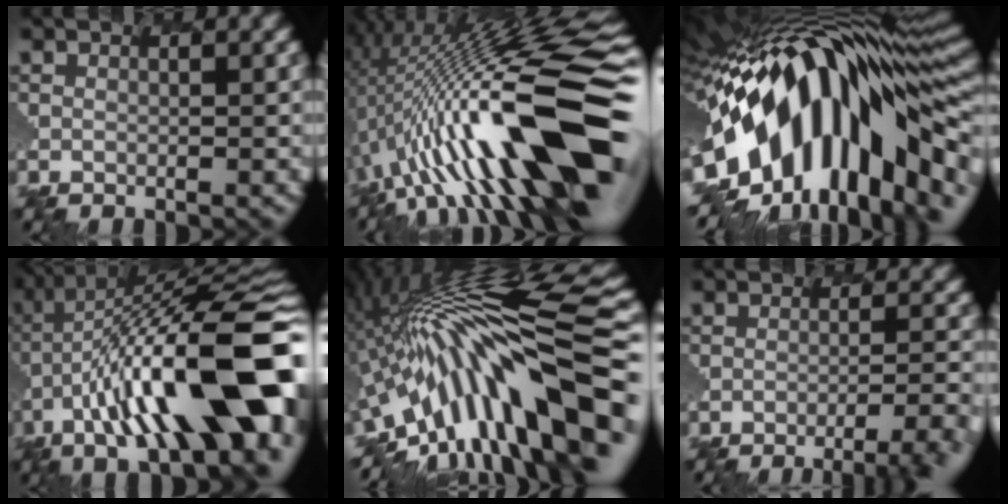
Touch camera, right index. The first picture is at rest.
{"total": 14.9, "force": [-2.2, 4.4, 14.1], "torque": [-0.253, 0.043, -0.054]}
{"total": 13.8, "force": [-3.8, 7.4, 11.0], "torque": [-0.183, 0.030, -0.080]}
{"total": 15.3, "force": [-3.9, 5.0, 13.9], "torque": [-0.237, 0.034, -0.065]}
{"total": 12.8, "force": [-4.9, 3.8, 11.2], "torque": [-0.191, 0.038, -0.093]}
{"total": 6.0, "force": [-4.7, 1.0, 3.5], "torque": [-0.044, 0.003, -0.046]}